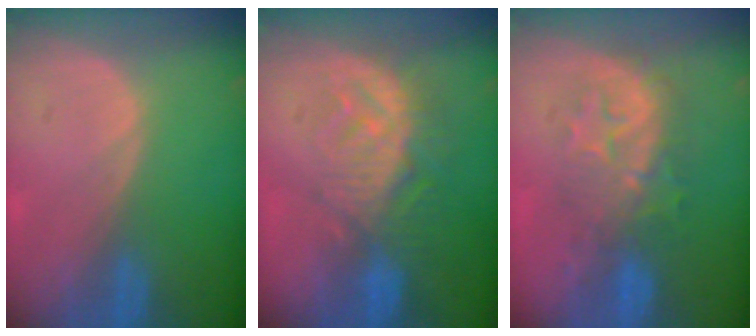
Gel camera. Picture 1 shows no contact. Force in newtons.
{"total": 9.3, "press": 8.1, "slide": 4.6}
{"total": 8.1, "press": 8.0, "slide": 1.2}